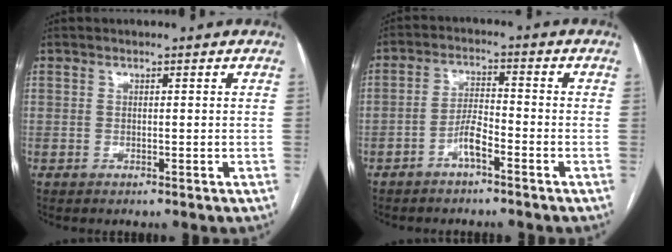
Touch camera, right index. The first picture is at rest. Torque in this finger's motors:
{"motor_torque": [0.14, -0.01, 0.14, 0.03]}